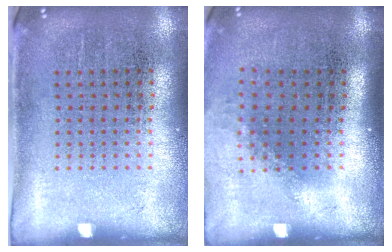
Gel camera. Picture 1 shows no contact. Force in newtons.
{"total": 1.1, "press": 0.9, "slide": 0.7}